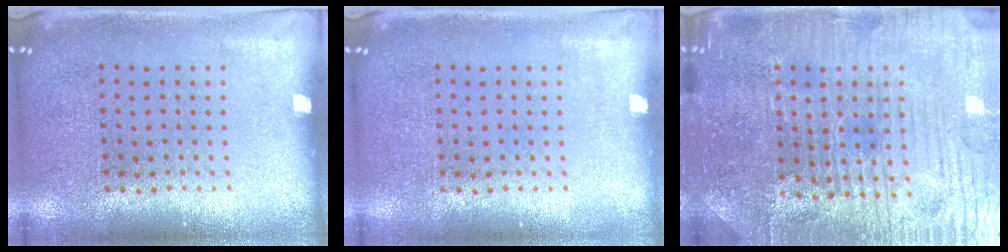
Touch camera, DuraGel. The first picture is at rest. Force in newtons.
{"total": 0.0}
{"total": 5.1, "press": 4.9, "slide": 1.3}